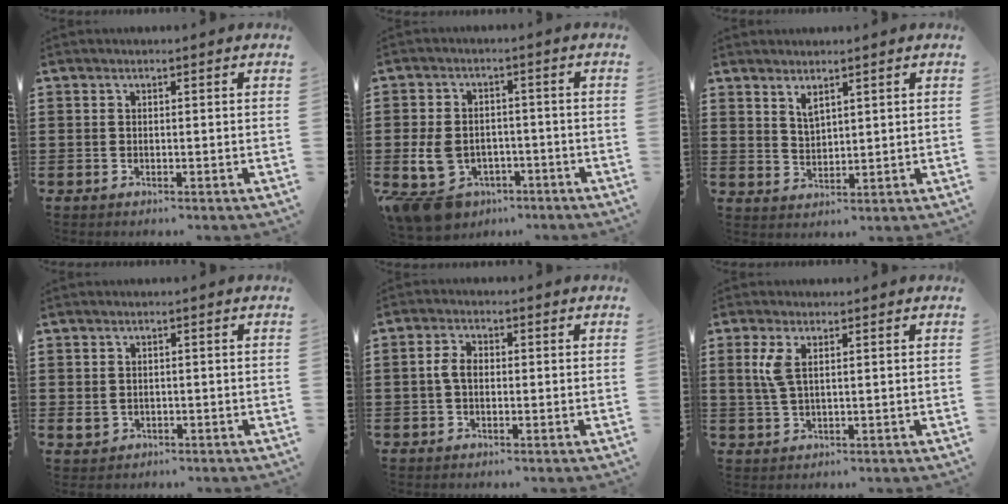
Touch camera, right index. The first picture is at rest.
{"total": 6.5, "force": [-3.2, 4.4, 3.6], "torque": [-0.100, 0.007, -0.068]}
{"total": 2.5, "force": [1.9, 1.2, 1.1], "torque": [-0.026, 0.002, 0.036]}
{"total": 1.6, "force": [-0.3, 1.4, 0.7], "torque": [-0.018, 0.001, -0.007]}
{"total": 3.0, "force": [-0.1, 1.8, 2.4], "torque": [-0.055, 0.004, -0.004]}
{"total": 3.6, "force": [1.1, 1.4, 3.1], "torque": [-0.074, 0.003, 0.016]}